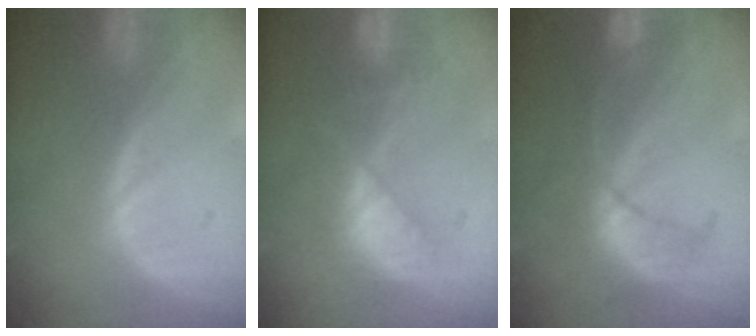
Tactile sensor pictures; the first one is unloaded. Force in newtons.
{"total": 7.0, "press": 6.9, "slide": 1.1}
{"total": 8.0, "press": 7.5, "slide": 2.7}